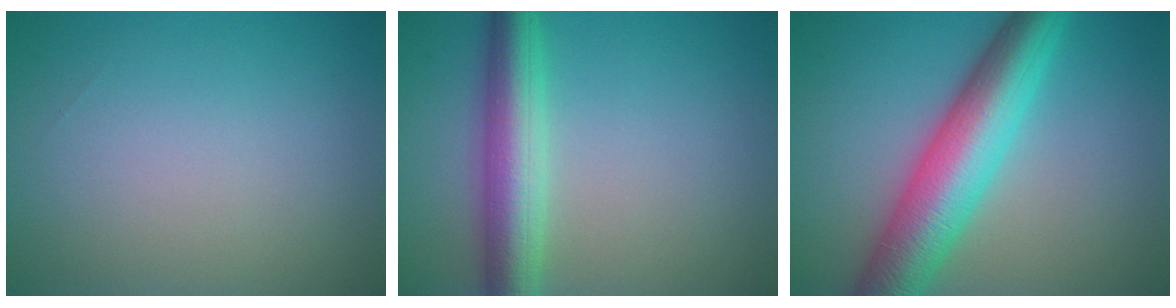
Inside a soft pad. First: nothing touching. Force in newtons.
{"total": 6.0, "press": 6.0, "slide": 0.2}
{"total": 9.1, "press": 9.1, "slide": 0.1}